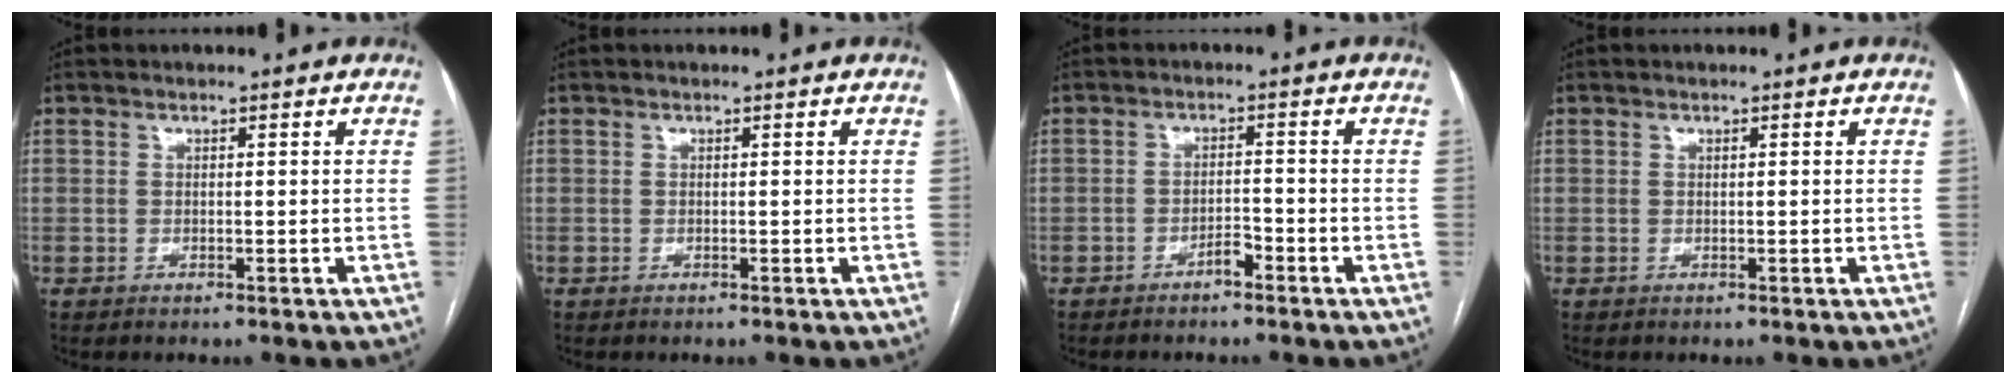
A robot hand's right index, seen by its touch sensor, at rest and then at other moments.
{"total": 0.0}
{"total": 2.4, "force": [-1.9, 0.8, 1.3], "torque": [-0.019, 0.004, -0.033]}
{"total": 0.0}